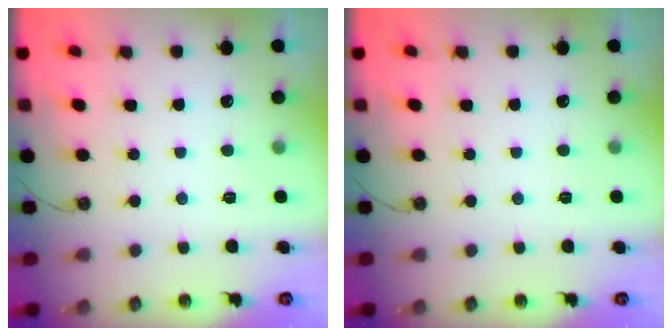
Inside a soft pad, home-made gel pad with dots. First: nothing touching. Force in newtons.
{"total": 0.0}